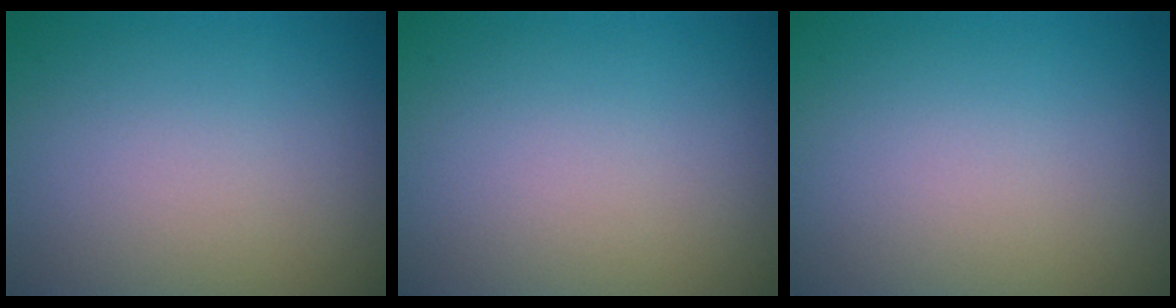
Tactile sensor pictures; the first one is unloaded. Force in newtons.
{"total": 0.0}
{"total": 0.0}